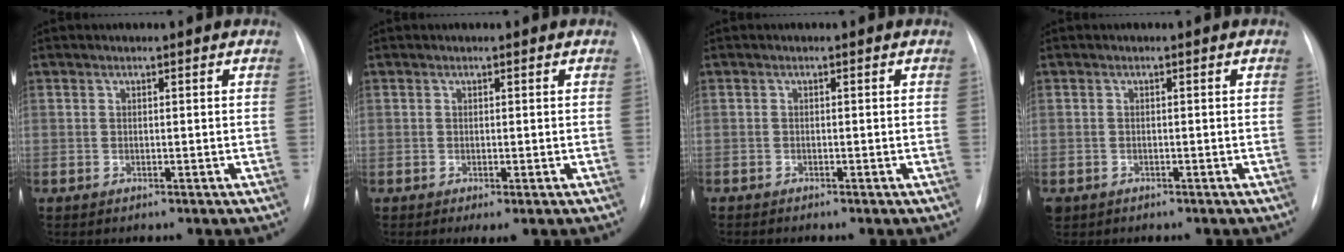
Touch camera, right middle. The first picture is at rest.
{"total": 1.8, "force": [-0.6, 0.3, 1.7], "torque": [-0.021, -0.006, -0.008]}
{"total": 0.8, "force": [-0.7, 0.1, 0.3], "torque": [-0.007, -0.002, -0.012]}
{"total": 1.9, "force": [-1.2, 1.4, 0.5], "torque": [-0.013, 0.000, -0.017]}